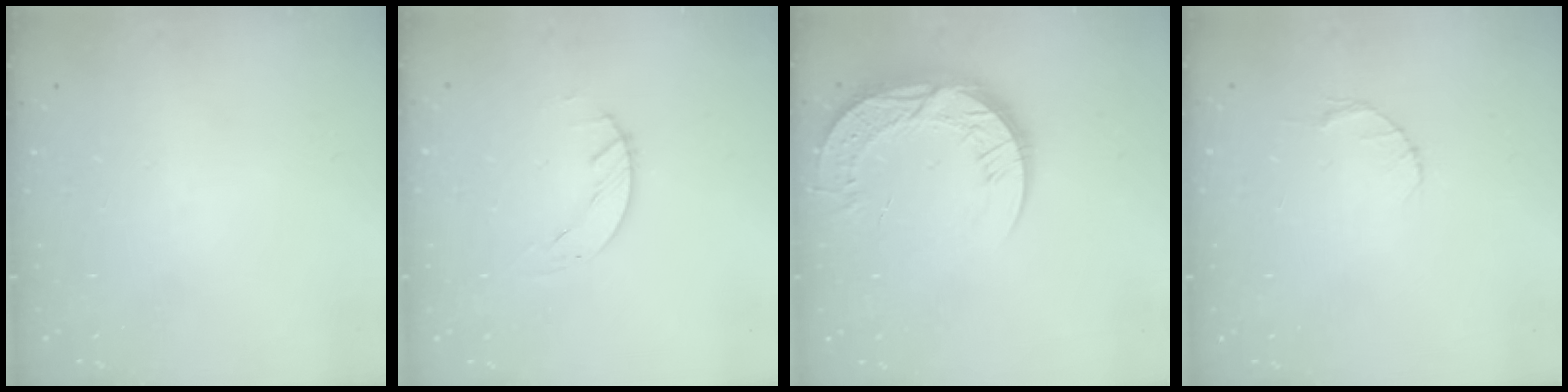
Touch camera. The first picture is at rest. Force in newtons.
{"total": 1.5, "press": 1.4, "slide": 0.1}
{"total": 13.2, "press": 13.2, "slide": 1.0}
{"total": 2.6, "press": 2.6, "slide": 0.3}